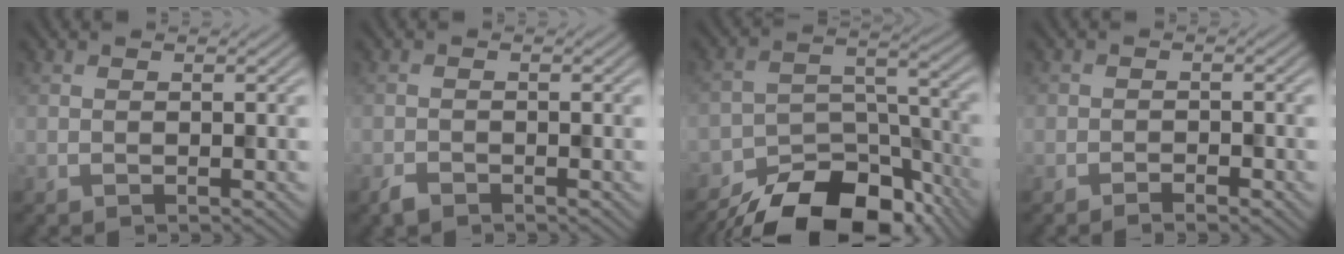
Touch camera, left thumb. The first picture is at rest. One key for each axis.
{"total": 1.4, "fx": -1.2, "fy": 0.5, "fz": 0.5, "tx": -0.012, "ty": -0.001, "tz": -0.026}
{"total": 16.0, "fx": -12.8, "fy": 6.8, "fz": 6.7, "tx": -0.121, "ty": -0.023, "tz": -0.188}
{"total": 1.6, "fx": -1.3, "fy": 0.7, "fz": 0.7, "tx": -0.011, "ty": 0.000, "tz": -0.025}